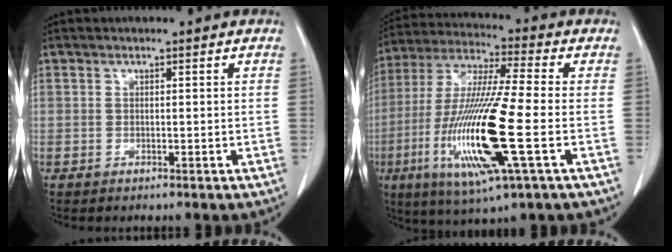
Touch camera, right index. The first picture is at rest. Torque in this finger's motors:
{"motor_torque": [2.14, 0.00, 1.05, 0.21]}